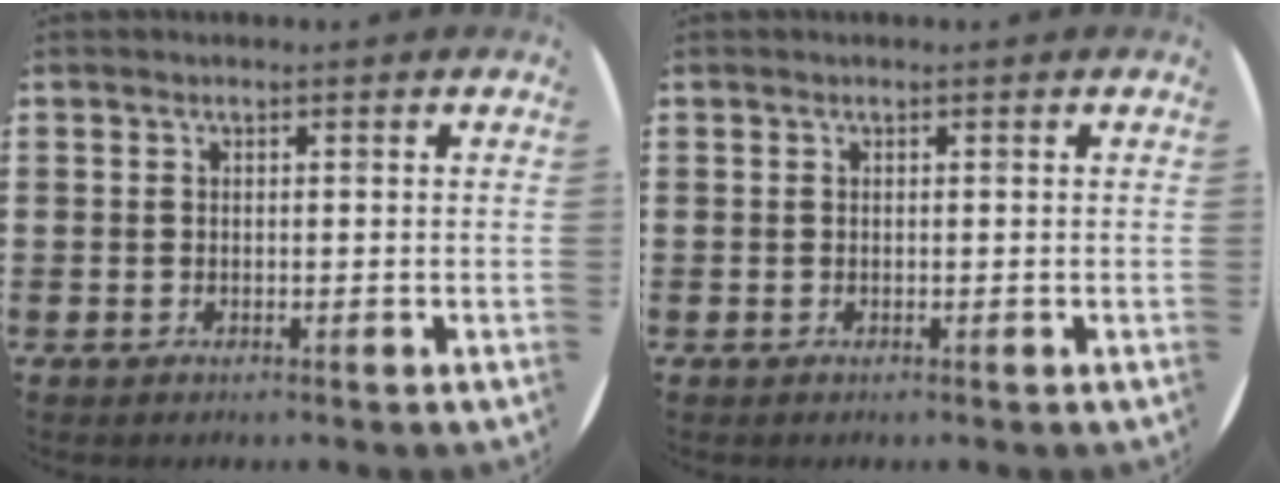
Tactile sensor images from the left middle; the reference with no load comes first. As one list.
[{"total": 0.0}]